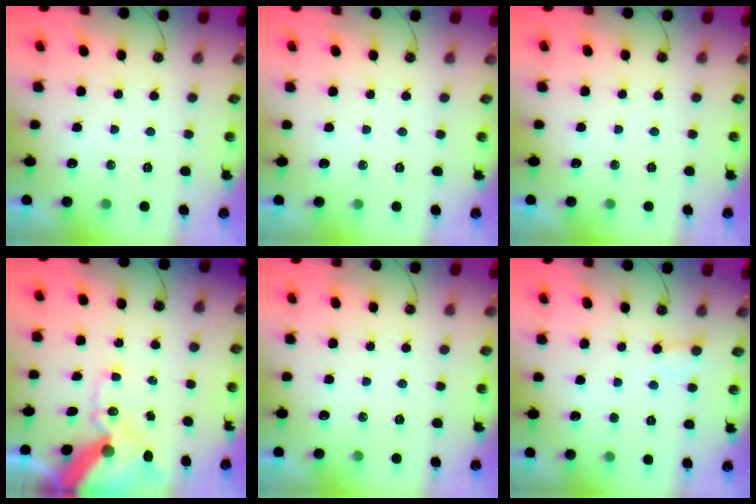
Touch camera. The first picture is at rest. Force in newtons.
{"total": 0.0}
{"total": 0.0}
{"total": 17.7, "press": 17.5, "slide": 2.5}
{"total": 0.0}
{"total": 3.2, "press": 3.2, "slide": 0.2}